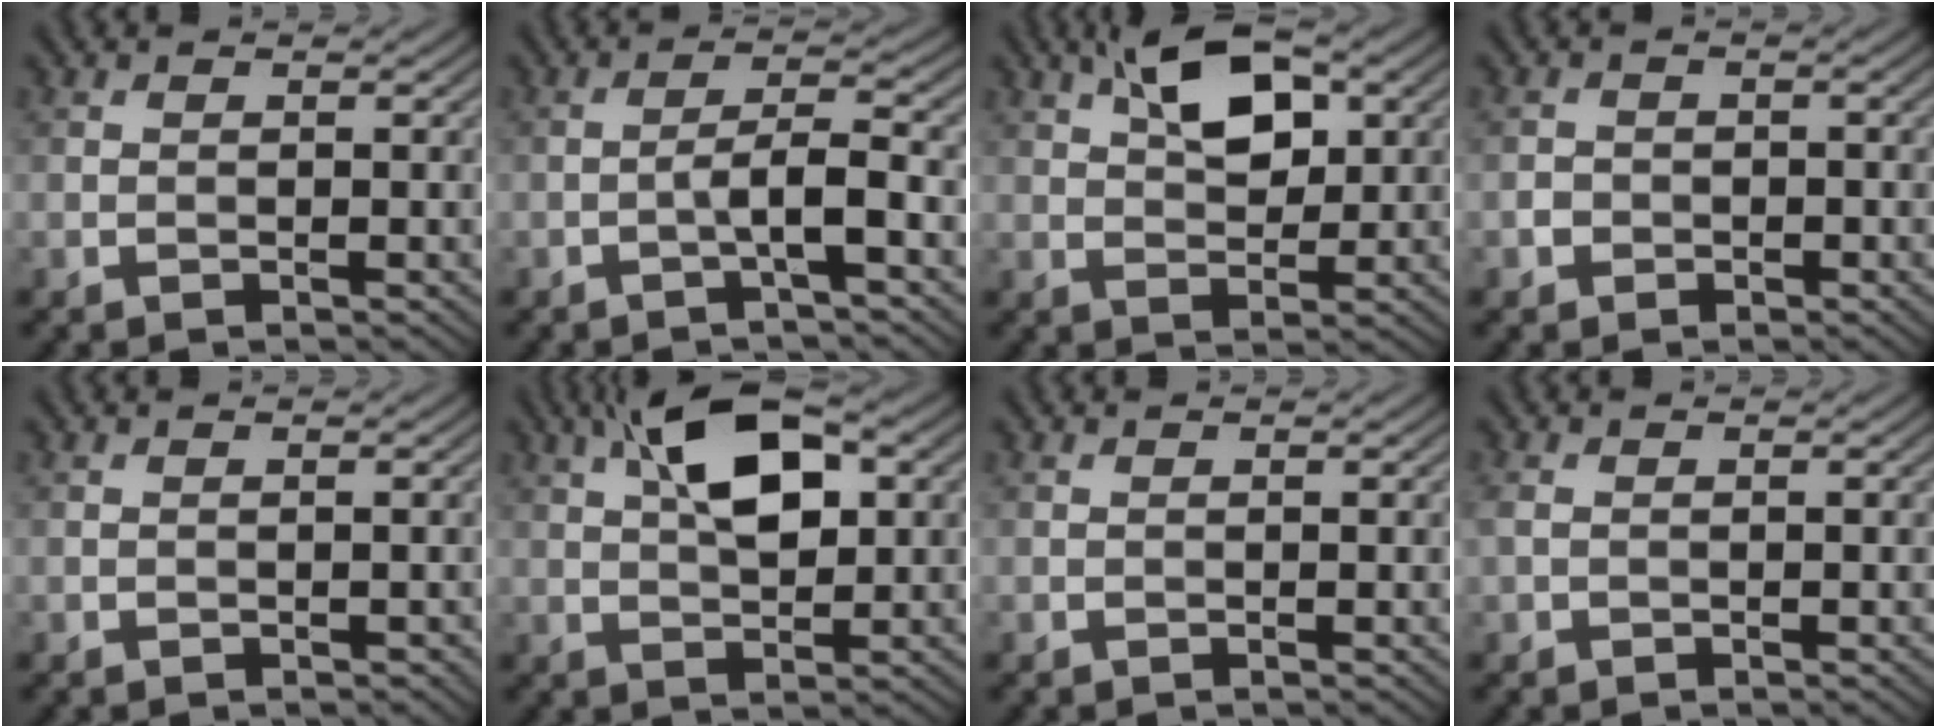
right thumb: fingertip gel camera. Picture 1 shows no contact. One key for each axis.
{"total": 3.8, "fx": -1.6, "fy": 0.5, "fz": 3.4, "tx": -0.060, "ty": 0.017, "tz": -0.037}
{"total": 7.9, "fx": 3.3, "fy": 4.0, "fz": 6.0, "tx": -0.110, "ty": 0.013, "tz": 0.053}
{"total": 1.7, "fx": -0.7, "fy": 1.5, "fz": 0.4, "tx": 0.000, "ty": -0.002, "tz": -0.017}
{"total": 0.0}
{"total": 10.0, "fx": 3.5, "fy": 4.4, "fz": 8.2, "tx": -0.155, "ty": 0.023, "tz": 0.055}
{"total": 0.0}
{"total": 1.5, "fx": -0.2, "fy": 1.1, "fz": 1.1, "tx": -0.034, "ty": 0.000, "tz": -0.004}